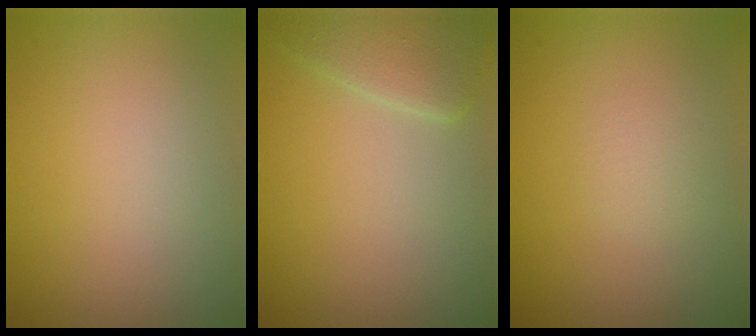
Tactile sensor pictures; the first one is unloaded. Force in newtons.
{"total": 3.0, "press": 2.9, "slide": 0.2}
{"total": 0.9, "press": 0.9, "slide": 0.0}